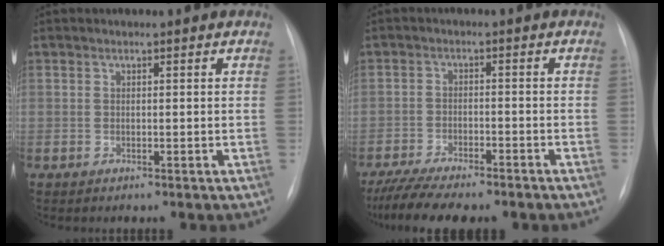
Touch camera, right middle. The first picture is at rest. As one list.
[{"total": 10.9, "force": [-9.0, 2.0, 5.7], "torque": [-0.094, -0.013, -0.137]}]